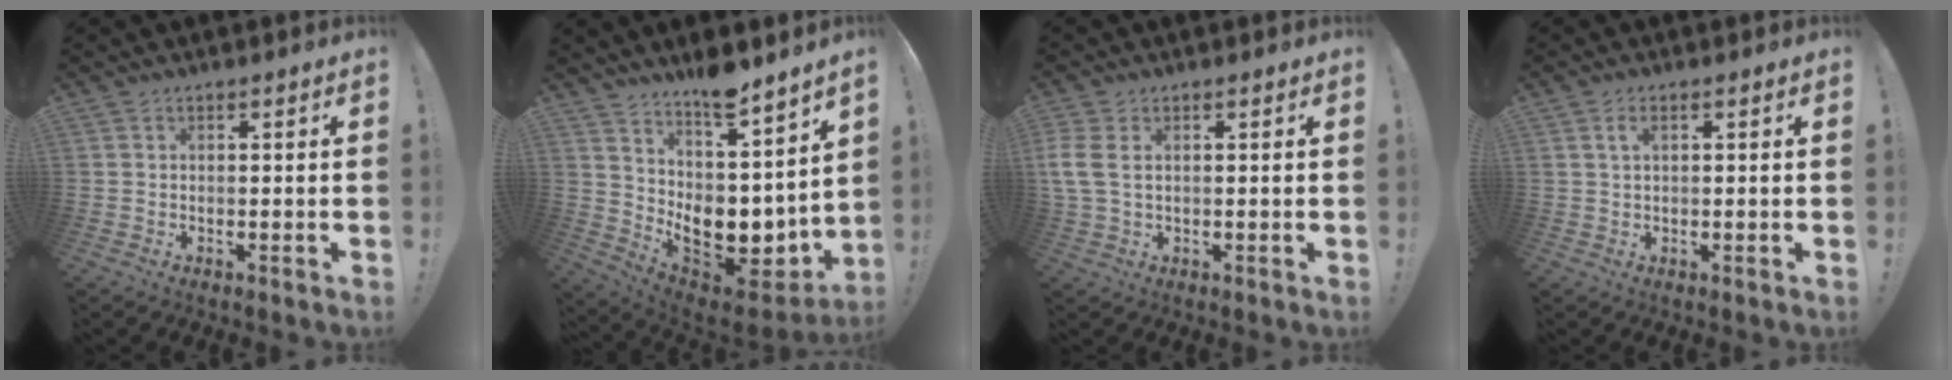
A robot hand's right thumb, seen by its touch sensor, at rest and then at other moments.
{"total": 11.8, "force": [2.1, 7.3, 9.0], "torque": [-0.103, -0.046, 0.052]}
{"total": 5.7, "force": [1.6, 3.5, 4.2], "torque": [-0.103, -0.002, 0.033]}
{"total": 2.7, "force": [1.1, 1.2, 2.1], "torque": [-0.043, 0.002, 0.019]}